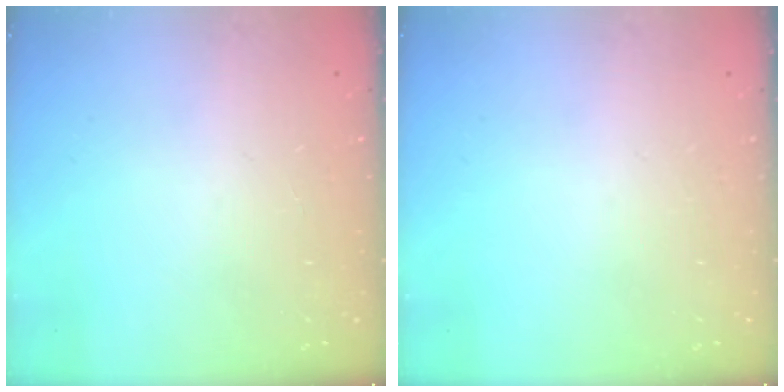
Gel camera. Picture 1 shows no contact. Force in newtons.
{"total": 0.0}